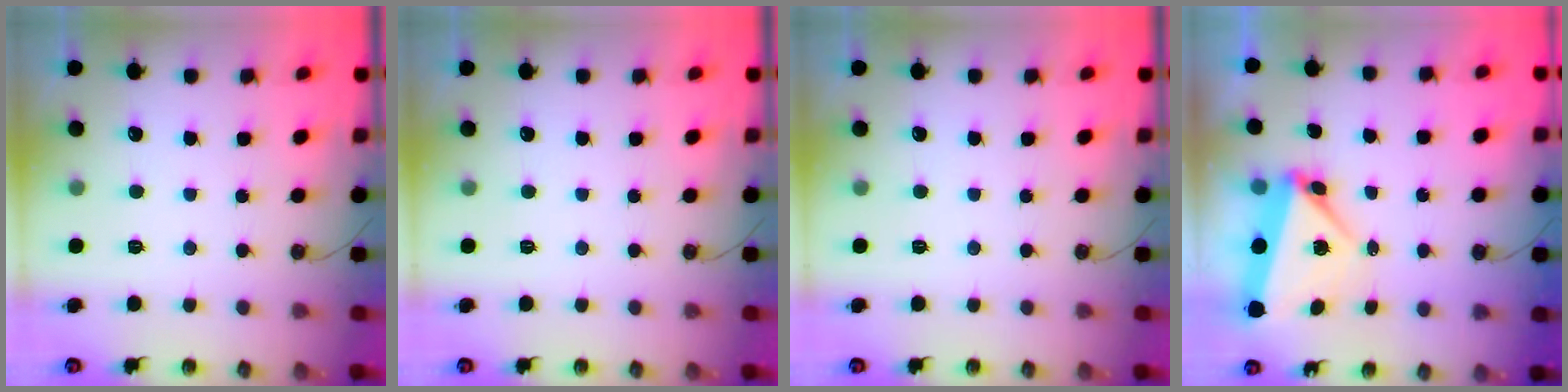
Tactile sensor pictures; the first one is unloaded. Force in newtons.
{"total": 0.0}
{"total": 0.0}
{"total": 5.9, "press": 5.9, "slide": 0.7}